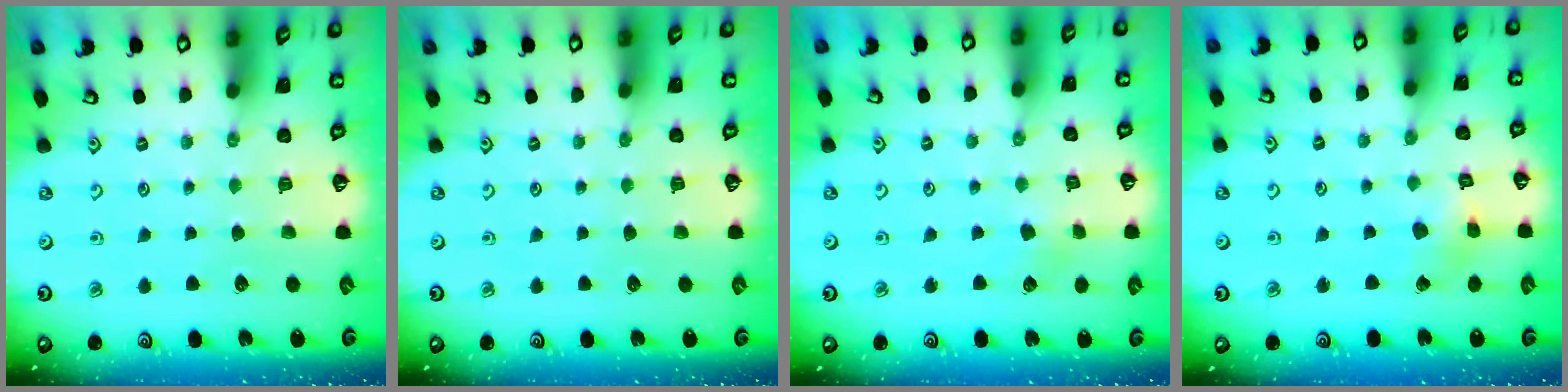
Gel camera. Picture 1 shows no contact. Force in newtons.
{"total": 0.0}
{"total": 2.4, "press": 2.3, "slide": 0.4}
{"total": 3.8, "press": 3.8, "slide": 0.4}